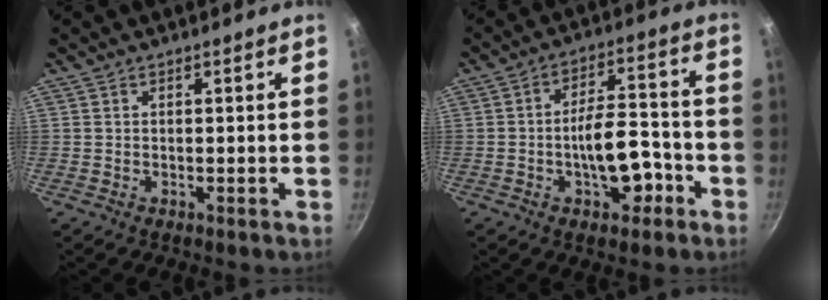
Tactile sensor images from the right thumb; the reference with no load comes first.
{"total": 10.5, "force": [-3.9, 5.3, 8.2], "torque": [-0.095, 0.045, -0.055]}